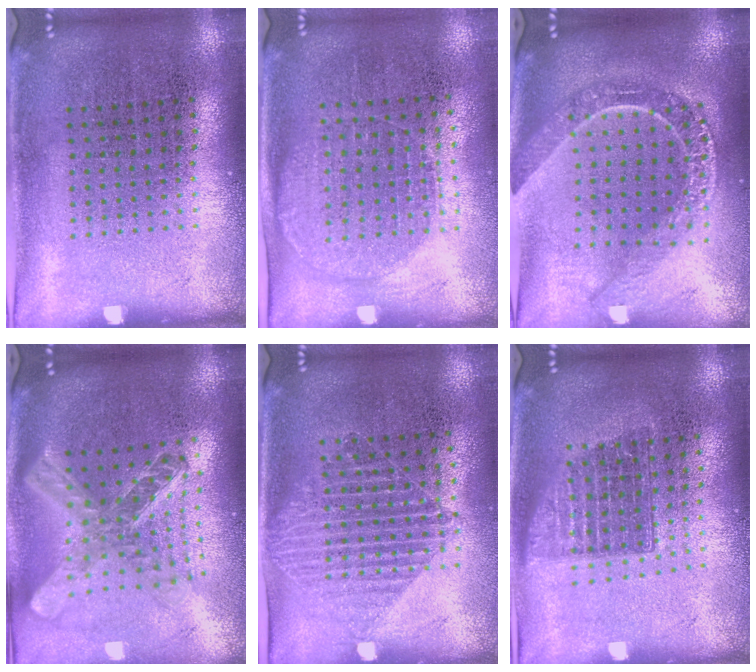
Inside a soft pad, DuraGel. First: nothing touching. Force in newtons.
{"total": 1.4, "press": 1.2, "slide": 0.6}
{"total": 2.3, "press": 2.0, "slide": 1.2}
{"total": 2.5, "press": 1.9, "slide": 1.6}
{"total": 1.5, "press": 1.3, "slide": 0.8}
{"total": 1.4, "press": 1.1, "slide": 0.8}